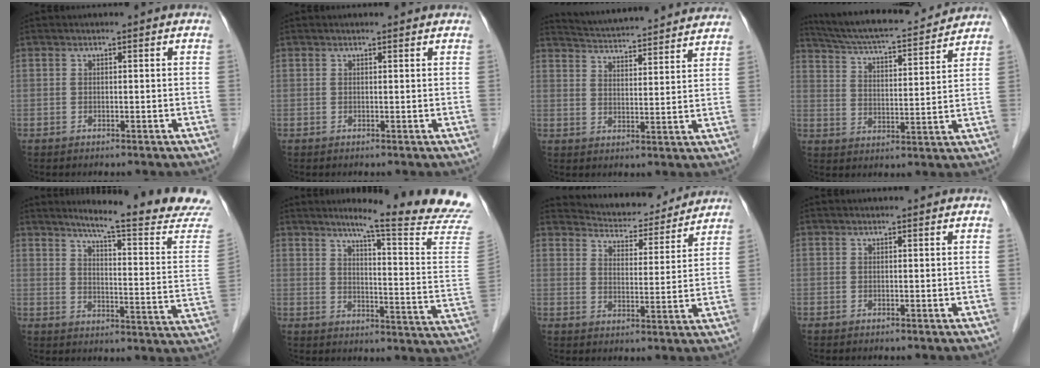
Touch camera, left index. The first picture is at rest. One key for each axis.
{"total": 1.9, "fx": 1.7, "fy": 0.4, "fz": 0.6, "tx": -0.009, "ty": 0.014, "tz": 0.020}
{"total": 21.4, "fx": 20.3, "fy": 2.1, "fz": 6.5, "tx": -0.105, "ty": -0.003, "tz": 0.267}
{"total": 18.2, "fx": 16.8, "fy": 2.3, "fz": 6.7, "tx": -0.118, "ty": 0.018, "tz": 0.250}
{"total": 18.3, "fx": 16.5, "fy": -1.2, "fz": 7.7, "tx": -0.109, "ty": -0.096, "tz": 0.196}
{"total": 19.9, "fx": 17.3, "fy": -1.9, "fz": 9.7, "tx": -0.133, "ty": -0.102, "tz": 0.204}
{"total": 13.0, "fx": 12.4, "fy": 2.9, "fz": 2.3, "tx": -0.027, "ty": 0.000, "tz": 0.169}
{"total": 1.0, "fx": 0.9, "fy": 0.2, "fz": 0.4, "tx": -0.006, "ty": 0.013, "tz": 0.016}